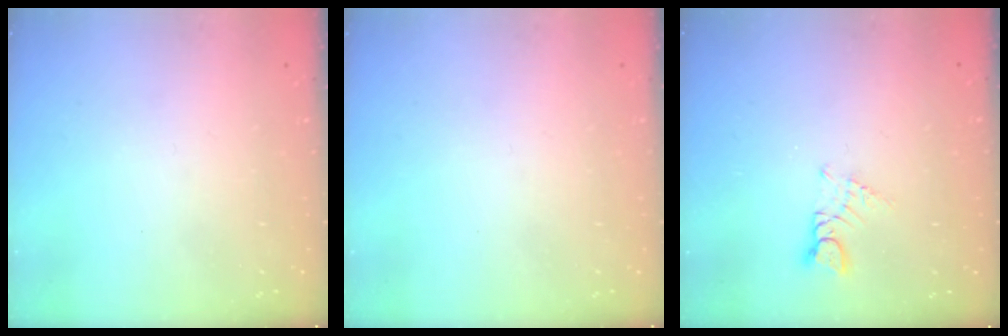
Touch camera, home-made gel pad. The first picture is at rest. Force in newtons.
{"total": 0.0}
{"total": 2.9, "press": 2.9, "slide": 0.3}